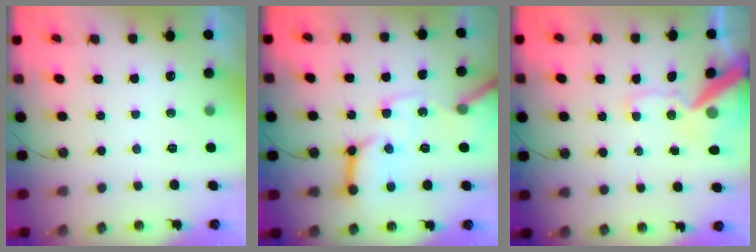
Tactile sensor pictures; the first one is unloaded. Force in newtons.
{"total": 16.7, "press": 16.5, "slide": 2.1}
{"total": 14.8, "press": 14.7, "slide": 2.0}